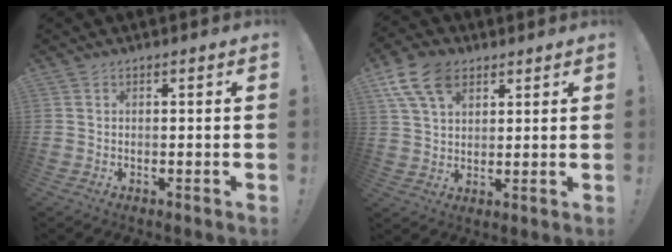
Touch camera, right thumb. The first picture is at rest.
{"total": 12.2, "force": [6.3, 7.8, 7.1], "torque": [-0.137, -0.011, 0.121]}